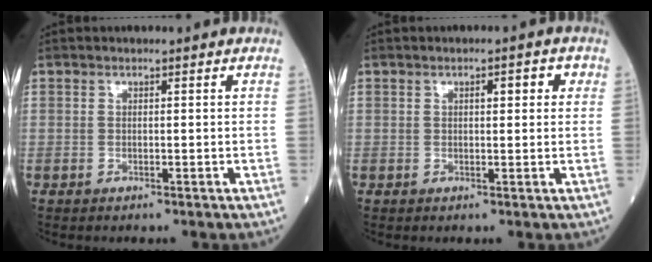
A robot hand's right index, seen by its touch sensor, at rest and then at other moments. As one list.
[{"total": 2.5, "force": [0.8, 0.9, 2.1], "torque": [-0.031, 0.008, 0.011]}]